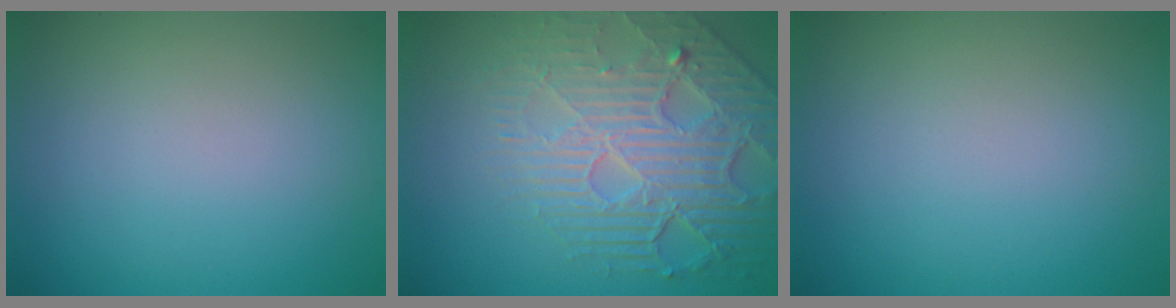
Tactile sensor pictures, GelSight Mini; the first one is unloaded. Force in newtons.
{"total": 6.5, "press": 5.3, "slide": 3.9}
{"total": 0.0}